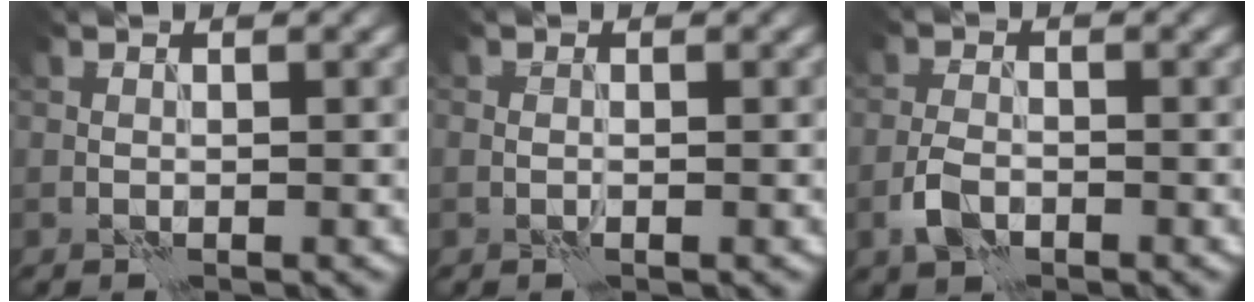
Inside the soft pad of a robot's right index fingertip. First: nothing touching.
{"total": 0.6, "force": [-0.1, 0.3, 0.5], "torque": [-0.010, -0.001, 0.000]}
{"total": 2.6, "force": [-1.3, 1.5, 1.7], "torque": [-0.037, 0.003, -0.032]}